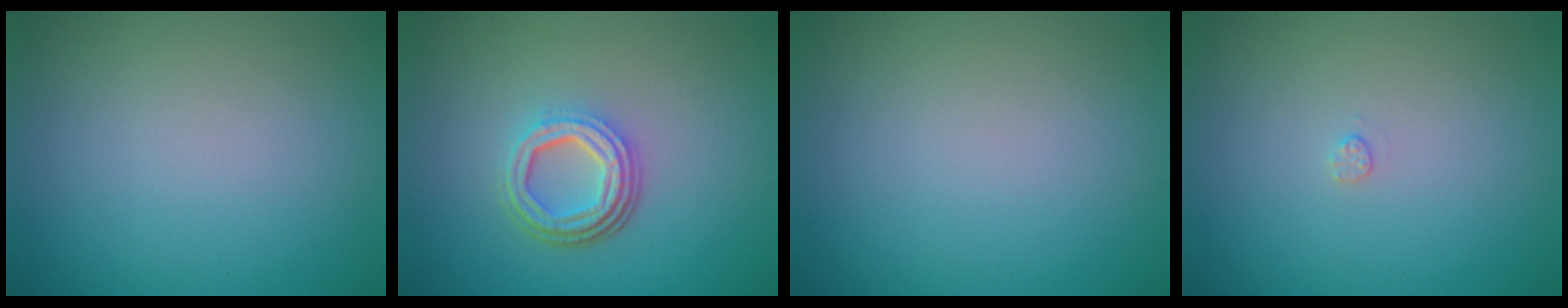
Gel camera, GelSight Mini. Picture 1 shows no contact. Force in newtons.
{"total": 4.4, "press": 3.3, "slide": 3.0}
{"total": 0.0}
{"total": 0.5, "press": 0.5, "slide": 0.2}